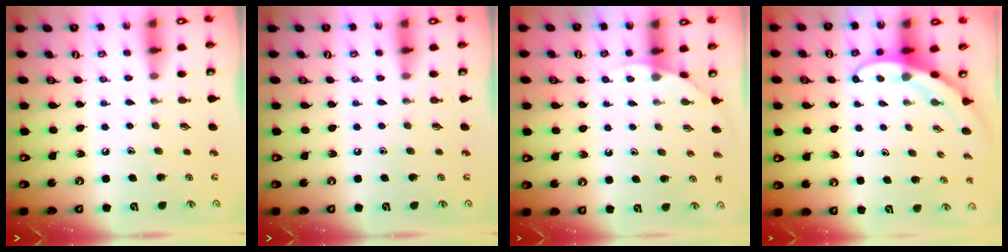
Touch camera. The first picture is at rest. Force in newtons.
{"total": 0.0}
{"total": 3.1, "press": 3.1, "slide": 0.2}
{"total": 3.7, "press": 3.7, "slide": 0.3}